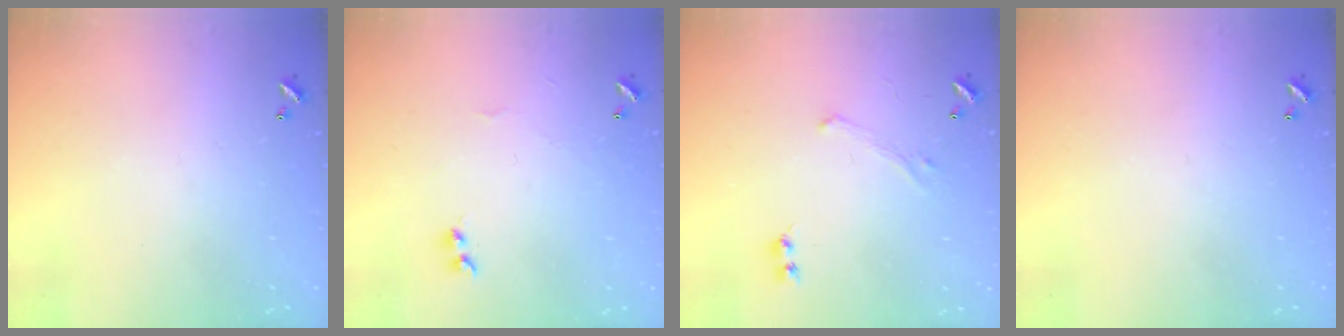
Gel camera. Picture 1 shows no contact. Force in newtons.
{"total": 2.0, "press": 1.9, "slide": 0.6}
{"total": 0.0}
{"total": 0.0}